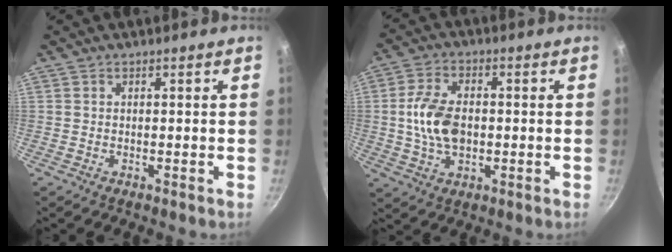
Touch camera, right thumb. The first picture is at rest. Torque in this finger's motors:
{"motor_torque": [-0.46, 0.45, 0.58, 0.50, 0.01]}